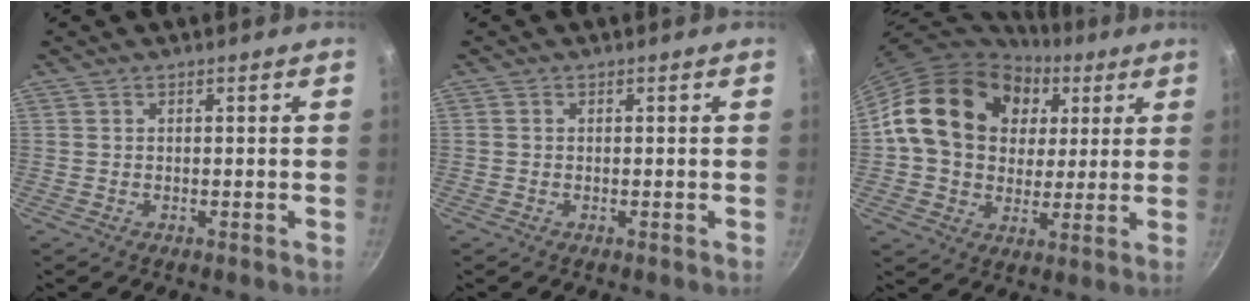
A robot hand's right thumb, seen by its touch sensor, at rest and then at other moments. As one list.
[{"total": 0.0}, {"total": 21.2, "force": [5.4, 17.0, 11.5], "torque": [-0.181, 0.016, 0.088]}]